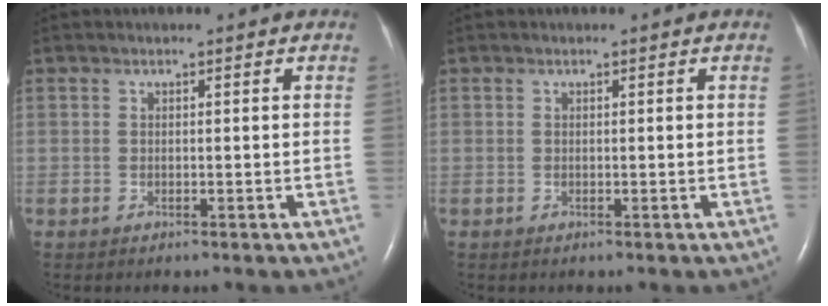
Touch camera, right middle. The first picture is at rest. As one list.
[{"total": 0.0}]